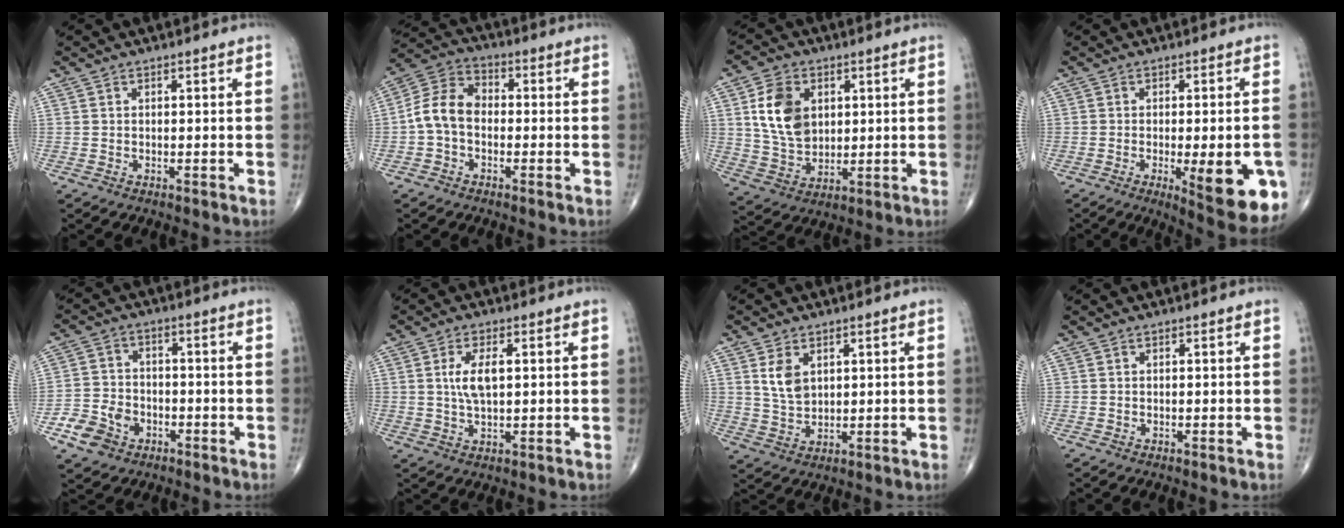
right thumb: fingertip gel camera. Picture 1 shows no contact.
{"total": 8.4, "force": [-1.3, 6.0, 5.7], "torque": [-0.098, 0.030, -0.041]}
{"total": 11.2, "force": [2.9, 8.0, 7.4], "torque": [-0.117, -0.011, 0.062]}
{"total": 14.8, "force": [-4.5, 4.5, 13.4], "torque": [-0.136, -0.001, -0.041]}
{"total": 7.9, "force": [-3.9, 6.1, 3.2], "torque": [-0.043, 0.025, -0.069]}
{"total": 5.7, "force": [1.1, 2.5, 5.0], "torque": [-0.100, -0.001, 0.022]}
{"total": 5.4, "force": [2.1, 3.4, 3.6], "torque": [-0.058, -0.012, 0.048]}
{"total": 0.0}